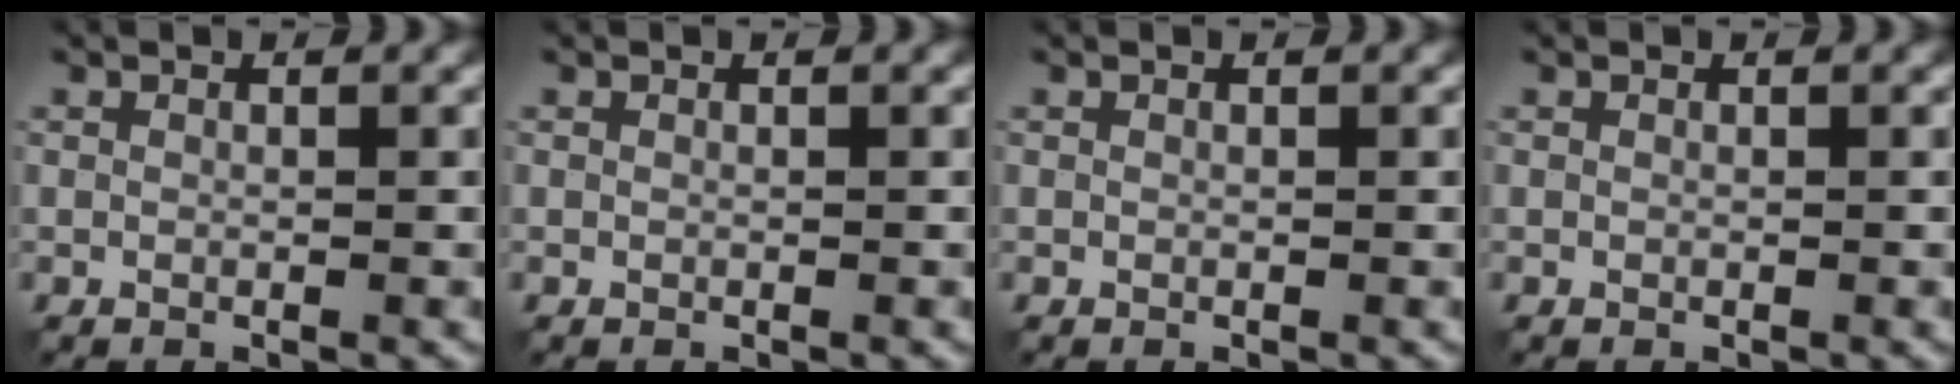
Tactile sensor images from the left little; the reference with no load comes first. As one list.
[{"total": 0.0}, {"total": 0.0}, {"total": 0.0}]